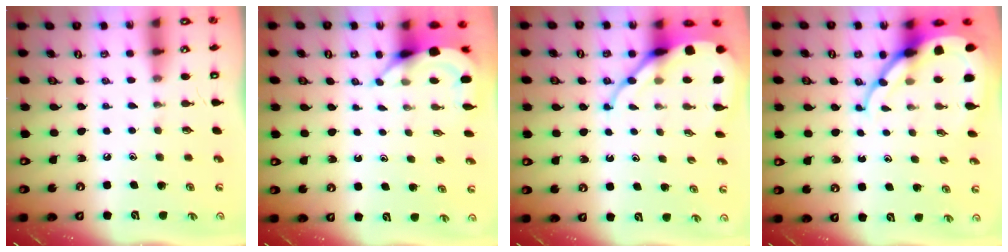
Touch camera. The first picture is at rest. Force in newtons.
{"total": 3.8, "press": 3.7, "slide": 0.3}
{"total": 10.3, "press": 10.2, "slide": 1.0}
{"total": 10.3, "press": 10.3, "slide": 0.9}